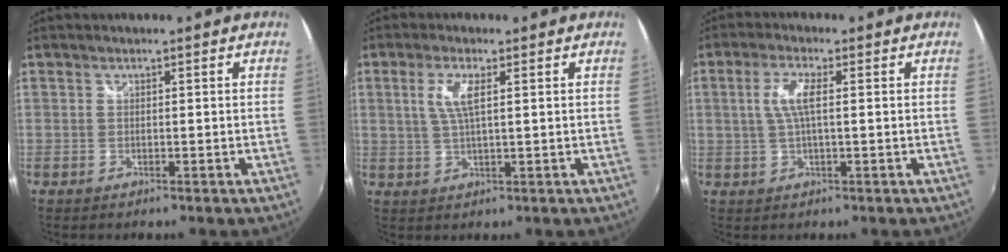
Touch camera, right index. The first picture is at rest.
{"total": 4.7, "force": [1.4, 0.9, 4.4], "torque": [-0.089, -0.001, 0.027]}
{"total": 5.1, "force": [0.7, 1.1, 4.9], "torque": [-0.096, 0.003, 0.015]}